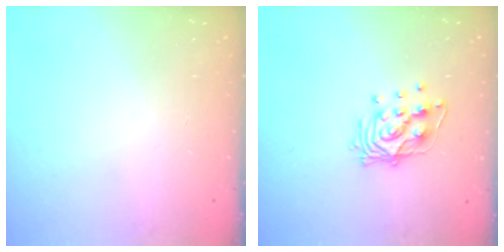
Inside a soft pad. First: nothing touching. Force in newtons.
{"total": 11.2, "press": 11.2, "slide": 0.6}